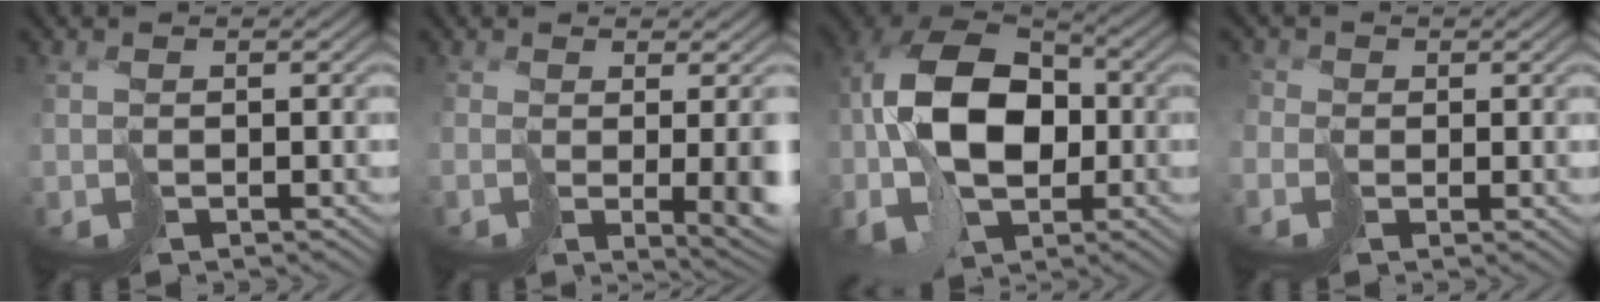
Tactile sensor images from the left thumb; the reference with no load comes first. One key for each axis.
{"total": 5.5, "fx": -0.8, "fy": 1.2, "fz": 5.4, "tx": -0.059, "ty": -0.028, "tz": 0.018}
{"total": 14.7, "fx": -1.1, "fy": 9.5, "fz": 11.1, "tx": -0.222, "ty": 0.006, "tz": -0.024}
{"total": 1.0, "fx": -0.5, "fy": 0.7, "fz": -0.5, "tx": 0.009, "ty": 0.003, "tz": -0.018}